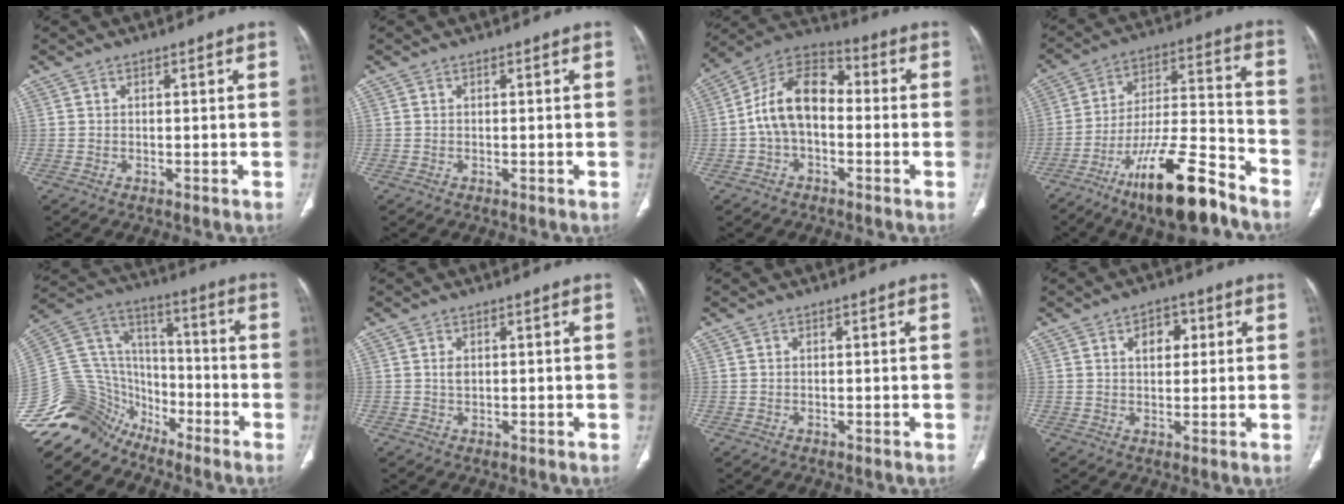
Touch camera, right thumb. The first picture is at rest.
{"total": 0.0}
{"total": 12.8, "force": [-1.0, 8.1, 9.8], "torque": [-0.164, 0.041, -0.032]}
{"total": 19.1, "force": [-12.9, 4.7, 13.3], "torque": [-0.237, 0.076, -0.219]}
{"total": 19.0, "force": [-14.9, 11.2, 3.5], "torque": [-0.079, 0.109, -0.276]}
{"total": 1.3, "force": [0.3, 0.9, 0.9], "torque": [-0.012, 0.000, 0.006]}
{"total": 0.0}
{"total": 5.0, "force": [1.7, 3.3, 3.4], "torque": [-0.025, -0.002, 0.022]}